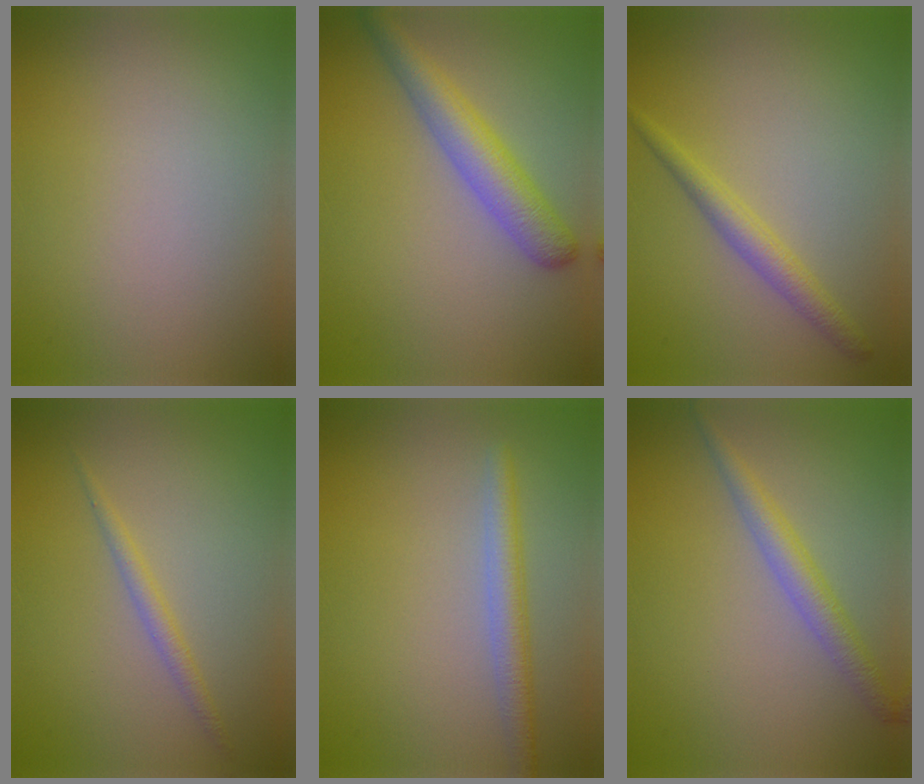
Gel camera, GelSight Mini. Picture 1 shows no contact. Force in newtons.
{"total": 4.3, "press": 4.3, "slide": 0.1}
{"total": 2.2, "press": 2.2, "slide": 0.1}
{"total": 1.4, "press": 1.4, "slide": 0.1}
{"total": 2.7, "press": 2.7, "slide": 0.2}
{"total": 2.7, "press": 2.7, "slide": 0.2}